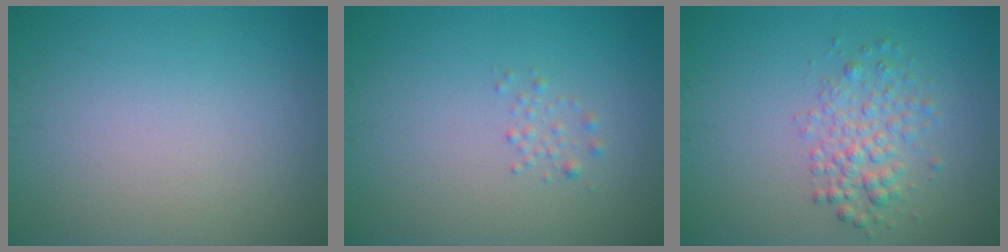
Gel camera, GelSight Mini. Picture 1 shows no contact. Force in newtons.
{"total": 0.8, "press": 0.8, "slide": 0.0}
{"total": 2.8, "press": 2.8, "slide": 0.1}